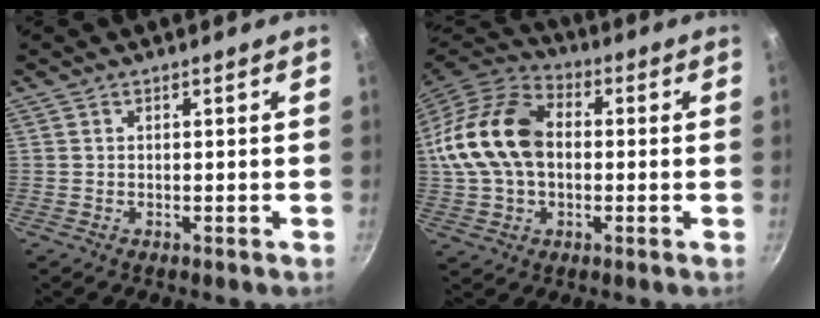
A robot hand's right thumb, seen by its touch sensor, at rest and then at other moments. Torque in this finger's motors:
{"motor_torque": [1.62, 1.65, 0.44, 0.12, 0.17]}